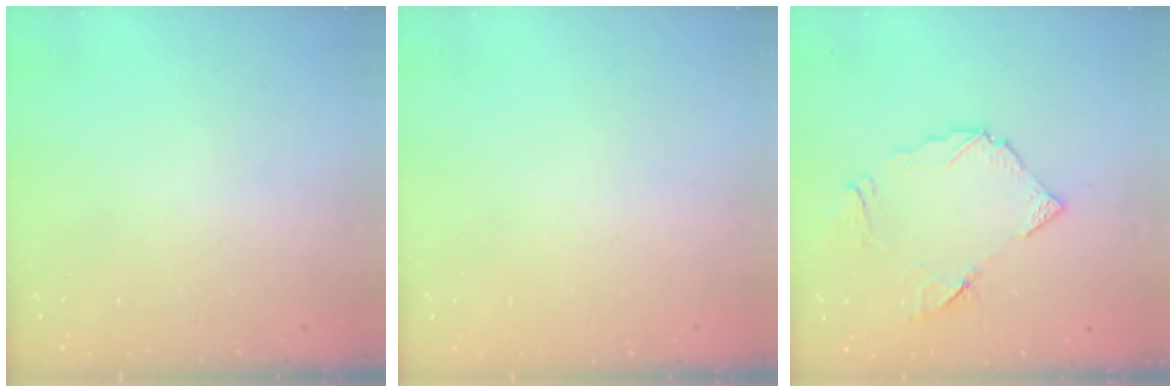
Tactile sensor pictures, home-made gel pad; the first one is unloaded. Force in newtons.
{"total": 1.8, "press": 1.8, "slide": 0.1}
{"total": 9.6, "press": 9.5, "slide": 1.0}